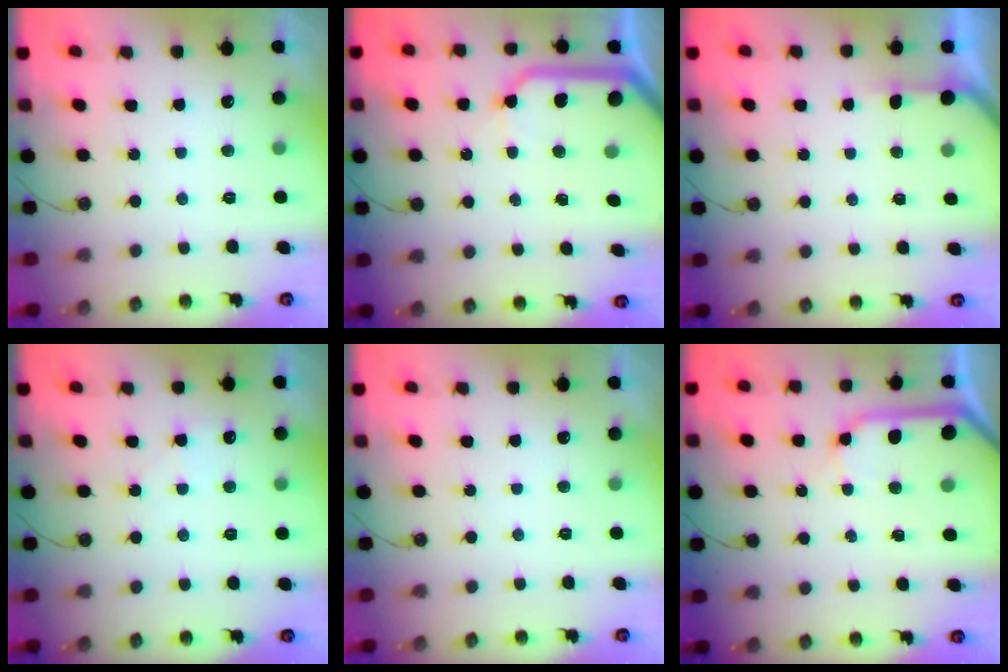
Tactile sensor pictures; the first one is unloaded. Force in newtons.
{"total": 13.5, "press": 13.4, "slide": 1.7}
{"total": 2.5, "press": 2.5, "slide": 0.2}
{"total": 5.0, "press": 4.9, "slide": 0.7}
{"total": 0.0}
{"total": 10.2, "press": 10.1, "slide": 1.2}